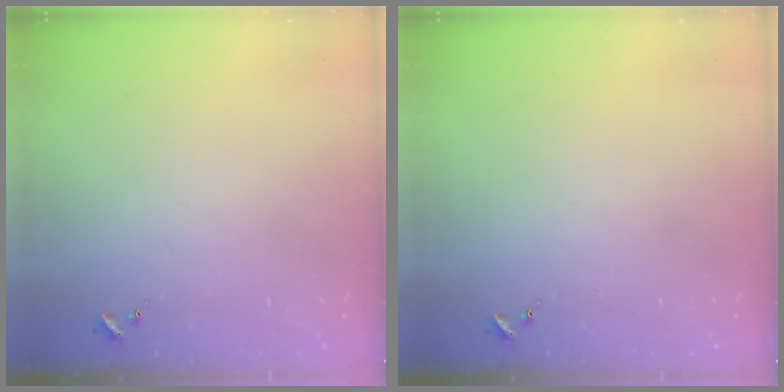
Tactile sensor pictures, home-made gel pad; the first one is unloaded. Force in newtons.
{"total": 0.0}